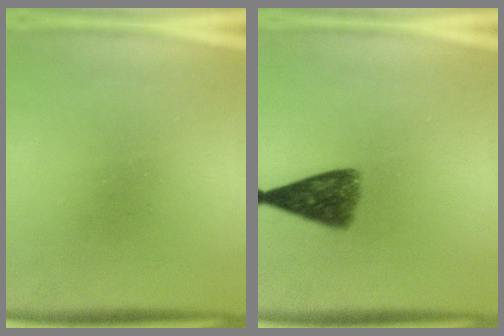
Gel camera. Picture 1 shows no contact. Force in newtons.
{"total": 6.6}